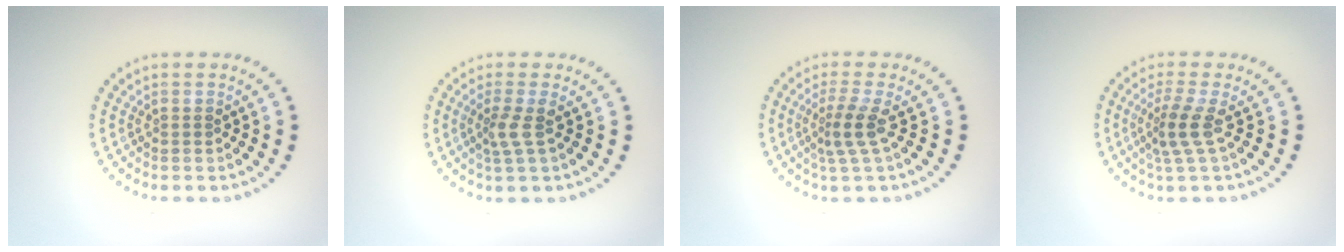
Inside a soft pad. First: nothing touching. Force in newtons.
{"total": 2.0, "press": 1.4, "slide": 1.4}
{"total": 2.6, "press": 1.8, "slide": 1.8}
{"total": 2.5, "press": 1.9, "slide": 1.7}